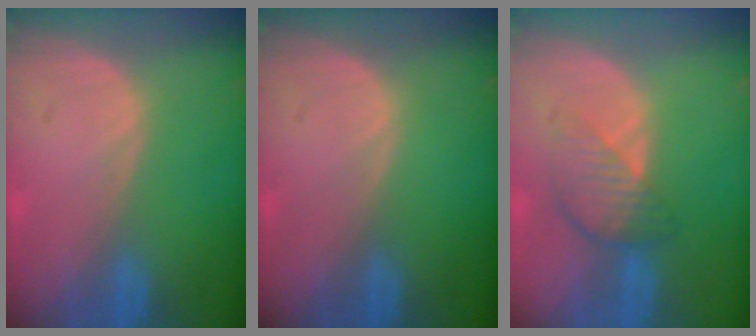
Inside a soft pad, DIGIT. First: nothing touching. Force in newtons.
{"total": 0.0}
{"total": 4.5, "press": 4.1, "slide": 2.0}